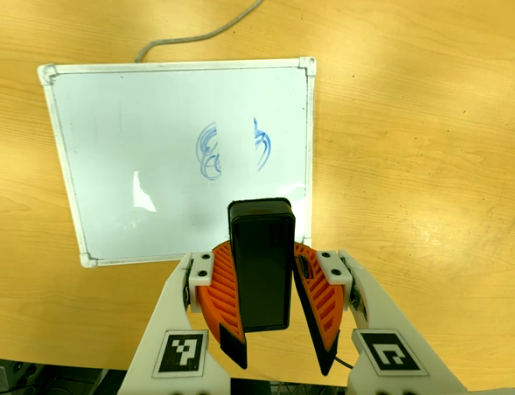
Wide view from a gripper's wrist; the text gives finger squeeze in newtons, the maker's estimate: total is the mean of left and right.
{"total": 8.1, "left": 9.1, "right": 7.2}